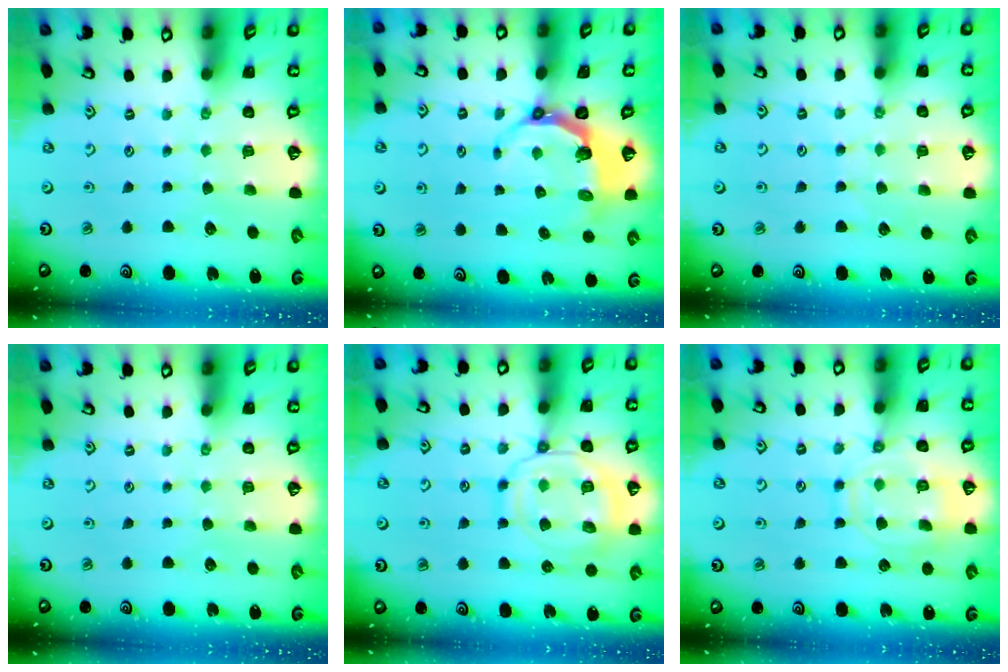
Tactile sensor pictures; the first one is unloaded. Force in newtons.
{"total": 4.7, "press": 3.4, "slide": 3.2}
{"total": 4.1, "press": 4.1, "slide": 0.4}
{"total": 0.0}
{"total": 13.5, "press": 13.4, "slide": 1.3}
{"total": 11.8, "press": 11.7, "slide": 1.1}